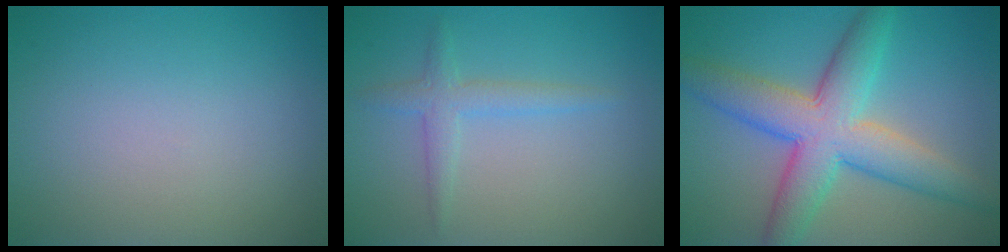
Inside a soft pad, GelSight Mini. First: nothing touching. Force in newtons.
{"total": 2.1, "press": 2.1, "slide": 0.1}
{"total": 8.2, "press": 8.2, "slide": 0.3}